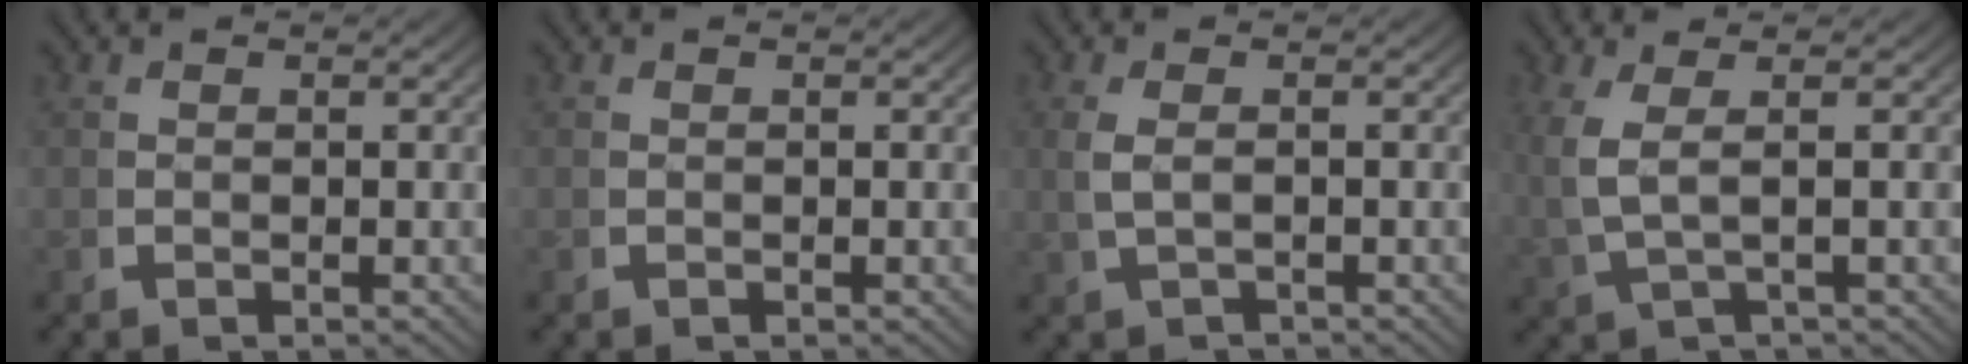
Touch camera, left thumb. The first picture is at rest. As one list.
[{"total": 0.0}, {"total": 2.1, "force": [-1.0, 0.9, 1.7], "torque": [-0.047, -0.007, -0.003]}, {"total": 3.2, "force": [0.3, 1.2, 3.0], "torque": [-0.083, -0.006, 0.022]}]